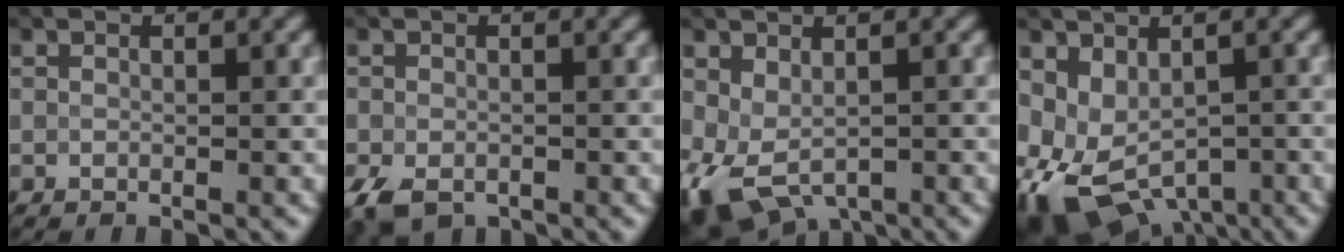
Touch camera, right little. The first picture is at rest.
{"total": 3.4, "force": [-1.9, 2.2, 1.9], "torque": [-0.041, -0.012, -0.037]}
{"total": 5.2, "force": [-1.7, 3.1, 3.8], "torque": [-0.081, -0.013, -0.024]}
{"total": 8.4, "force": [-3.5, 5.4, 5.4], "torque": [-0.106, -0.024, -0.042]}